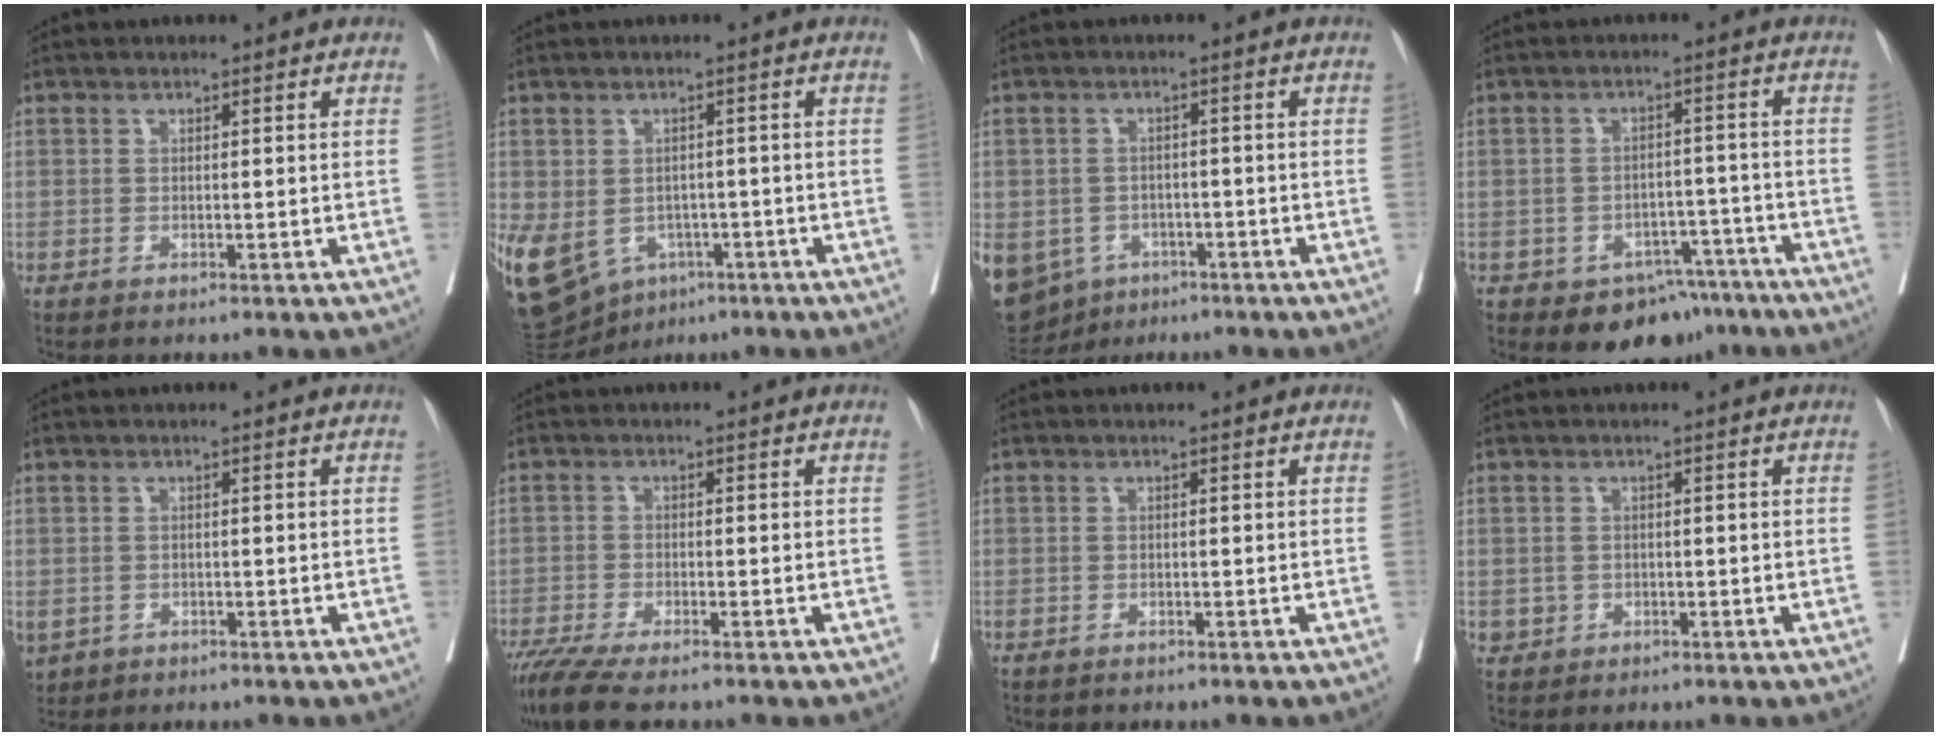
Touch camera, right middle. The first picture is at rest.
{"total": 15.3, "force": [-6.5, 11.6, 7.7], "torque": [-0.190, 0.000, -0.085]}
{"total": 16.6, "force": [-7.4, 13.5, 6.2], "torque": [-0.190, 0.001, -0.095]}
{"total": 7.7, "force": [-5.5, 4.9, 2.3], "torque": [-0.007, 0.022, -0.071]}
{"total": 4.6, "force": [-2.1, 3.6, 1.8], "torque": [-0.049, -0.004, -0.027]}
{"total": 6.6, "force": [-5.3, 0.3, 3.9], "torque": [-0.064, -0.018, -0.094]}
{"total": 0.7, "force": [-0.6, 0.4, 0.0], "torque": [-0.007, 0.003, -0.010]}
{"total": 1.5, "force": [-0.3, 1.4, 0.3], "torque": [-0.001, 0.004, 0.000]}